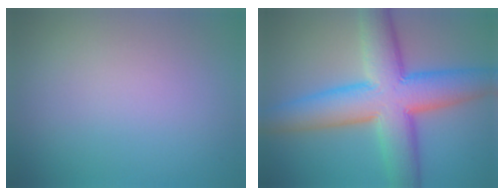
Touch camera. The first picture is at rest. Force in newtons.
{"total": 11.1, "press": 11.1, "slide": 0.3}